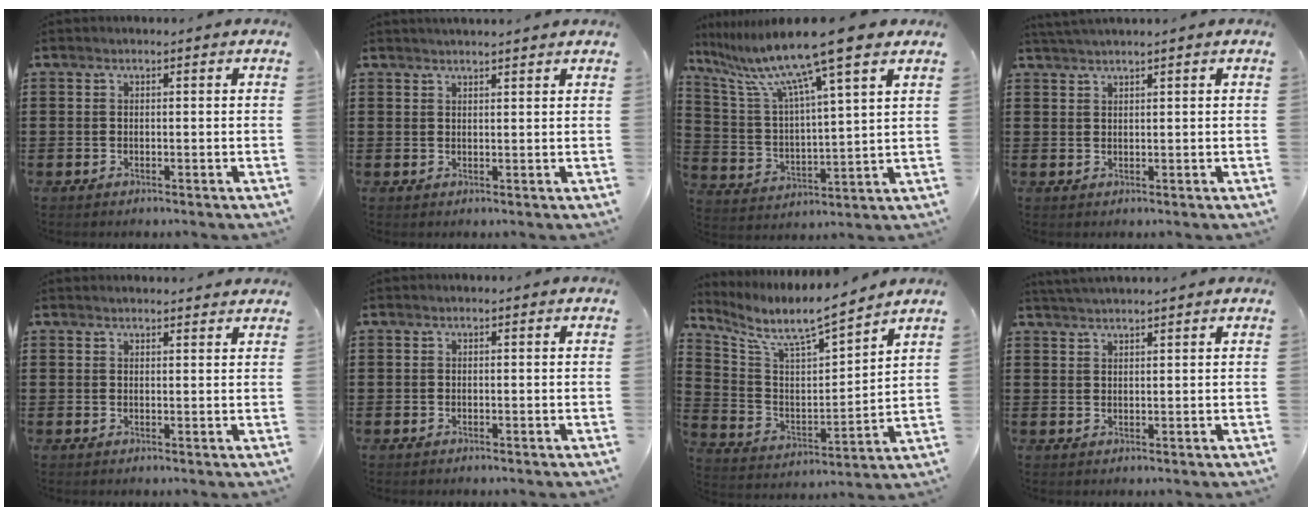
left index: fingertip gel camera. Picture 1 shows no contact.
{"total": 1.6, "force": [1.5, -0.2, 0.4], "torque": [-0.009, 0.001, 0.030]}
{"total": 12.1, "force": [9.4, -0.4, 7.7], "torque": [-0.183, -0.048, 0.151]}
{"total": 1.6, "force": [1.5, -0.4, 0.6], "torque": [-0.013, -0.001, 0.029]}
{"total": 1.5, "force": [1.5, 0.0, 0.1], "torque": [-0.005, 0.001, 0.030]}
{"total": 0.0}
{"total": 6.8, "force": [6.0, 0.9, 3.0], "torque": [-0.089, -0.047, 0.097]}
{"total": 2.0, "force": [1.9, -0.4, 0.3], "torque": [-0.010, -0.001, 0.038]}